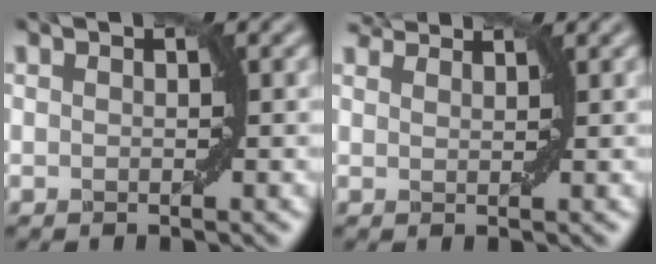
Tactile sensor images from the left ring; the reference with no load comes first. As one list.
[{"total": 4.1, "force": [3.8, 0.7, 1.1], "torque": [-0.025, 0.003, 0.053]}]